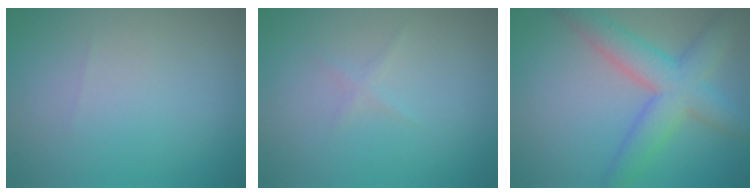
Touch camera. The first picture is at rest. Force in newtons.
{"total": 0.6, "press": 0.6, "slide": 0.0}
{"total": 6.0, "press": 6.0, "slide": 0.2}